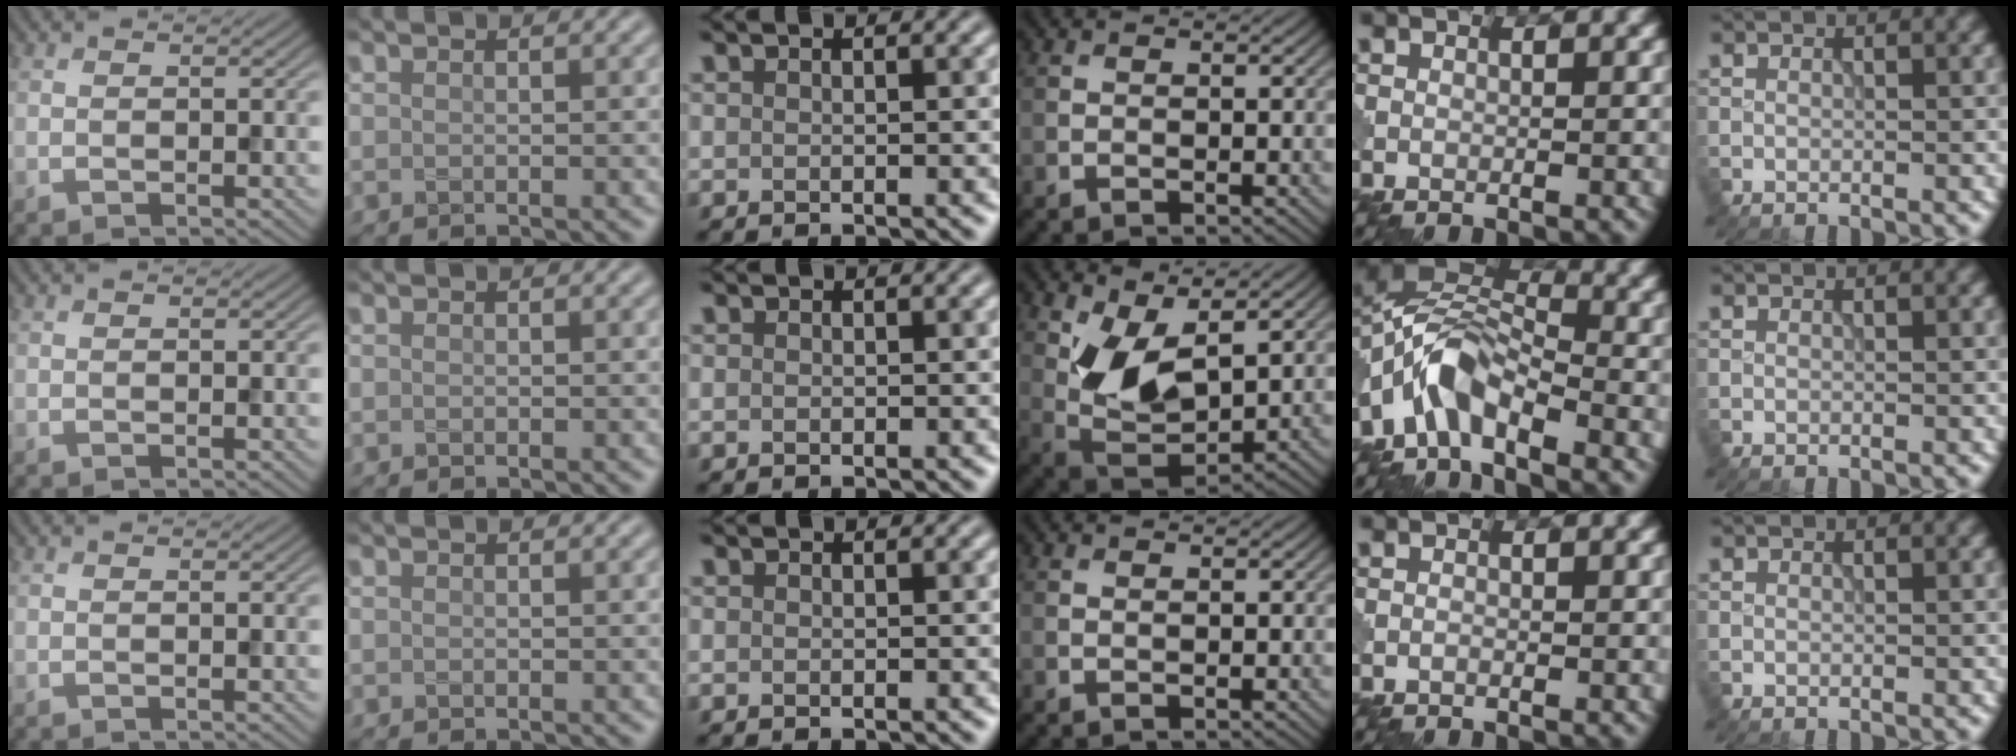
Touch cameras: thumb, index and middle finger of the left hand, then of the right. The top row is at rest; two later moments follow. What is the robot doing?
{"motion": "extract", "object": "pin"}